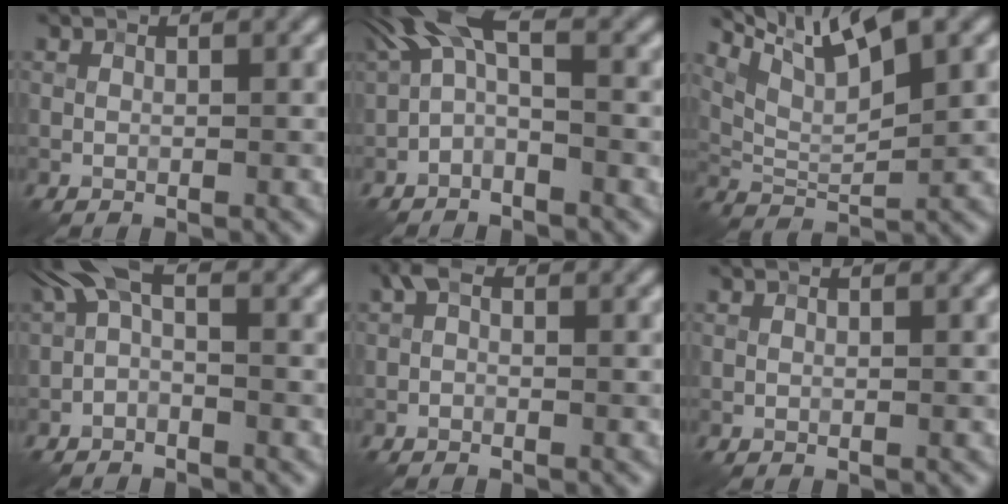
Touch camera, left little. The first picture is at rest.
{"total": 4.6, "force": [0.0, 1.6, 4.3], "torque": [-0.083, 0.024, -0.017]}
{"total": 7.3, "force": [4.1, 2.0, 5.7], "torque": [-0.109, 0.008, 0.078]}
{"total": 2.9, "force": [-0.3, 1.0, 2.7], "torque": [-0.056, 0.015, -0.017]}
{"total": 1.2, "force": [-0.2, 0.7, 0.9], "torque": [-0.019, 0.007, -0.011]}
{"total": 0.0}